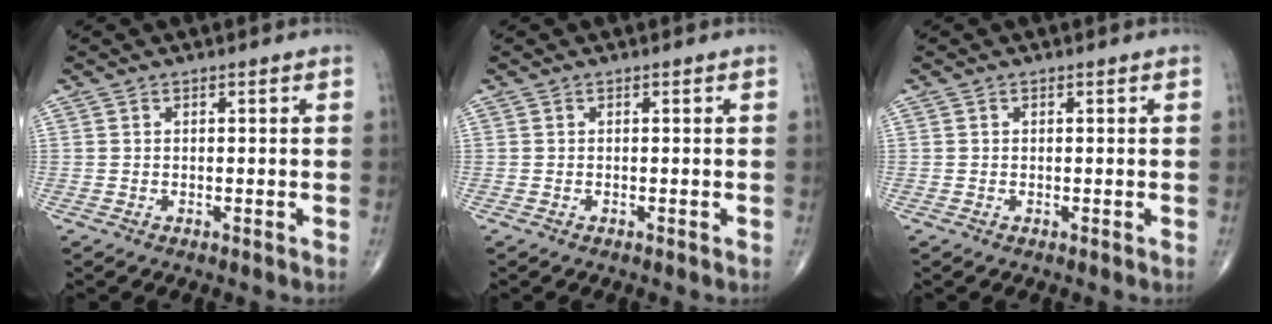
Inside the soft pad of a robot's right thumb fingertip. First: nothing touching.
{"total": 0.0}
{"total": 0.0}